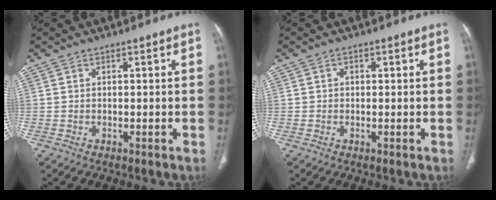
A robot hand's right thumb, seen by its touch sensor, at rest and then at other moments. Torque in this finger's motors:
{"motor_torque": [-0.20, -0.35, -0.56, 0.15, 0.07]}